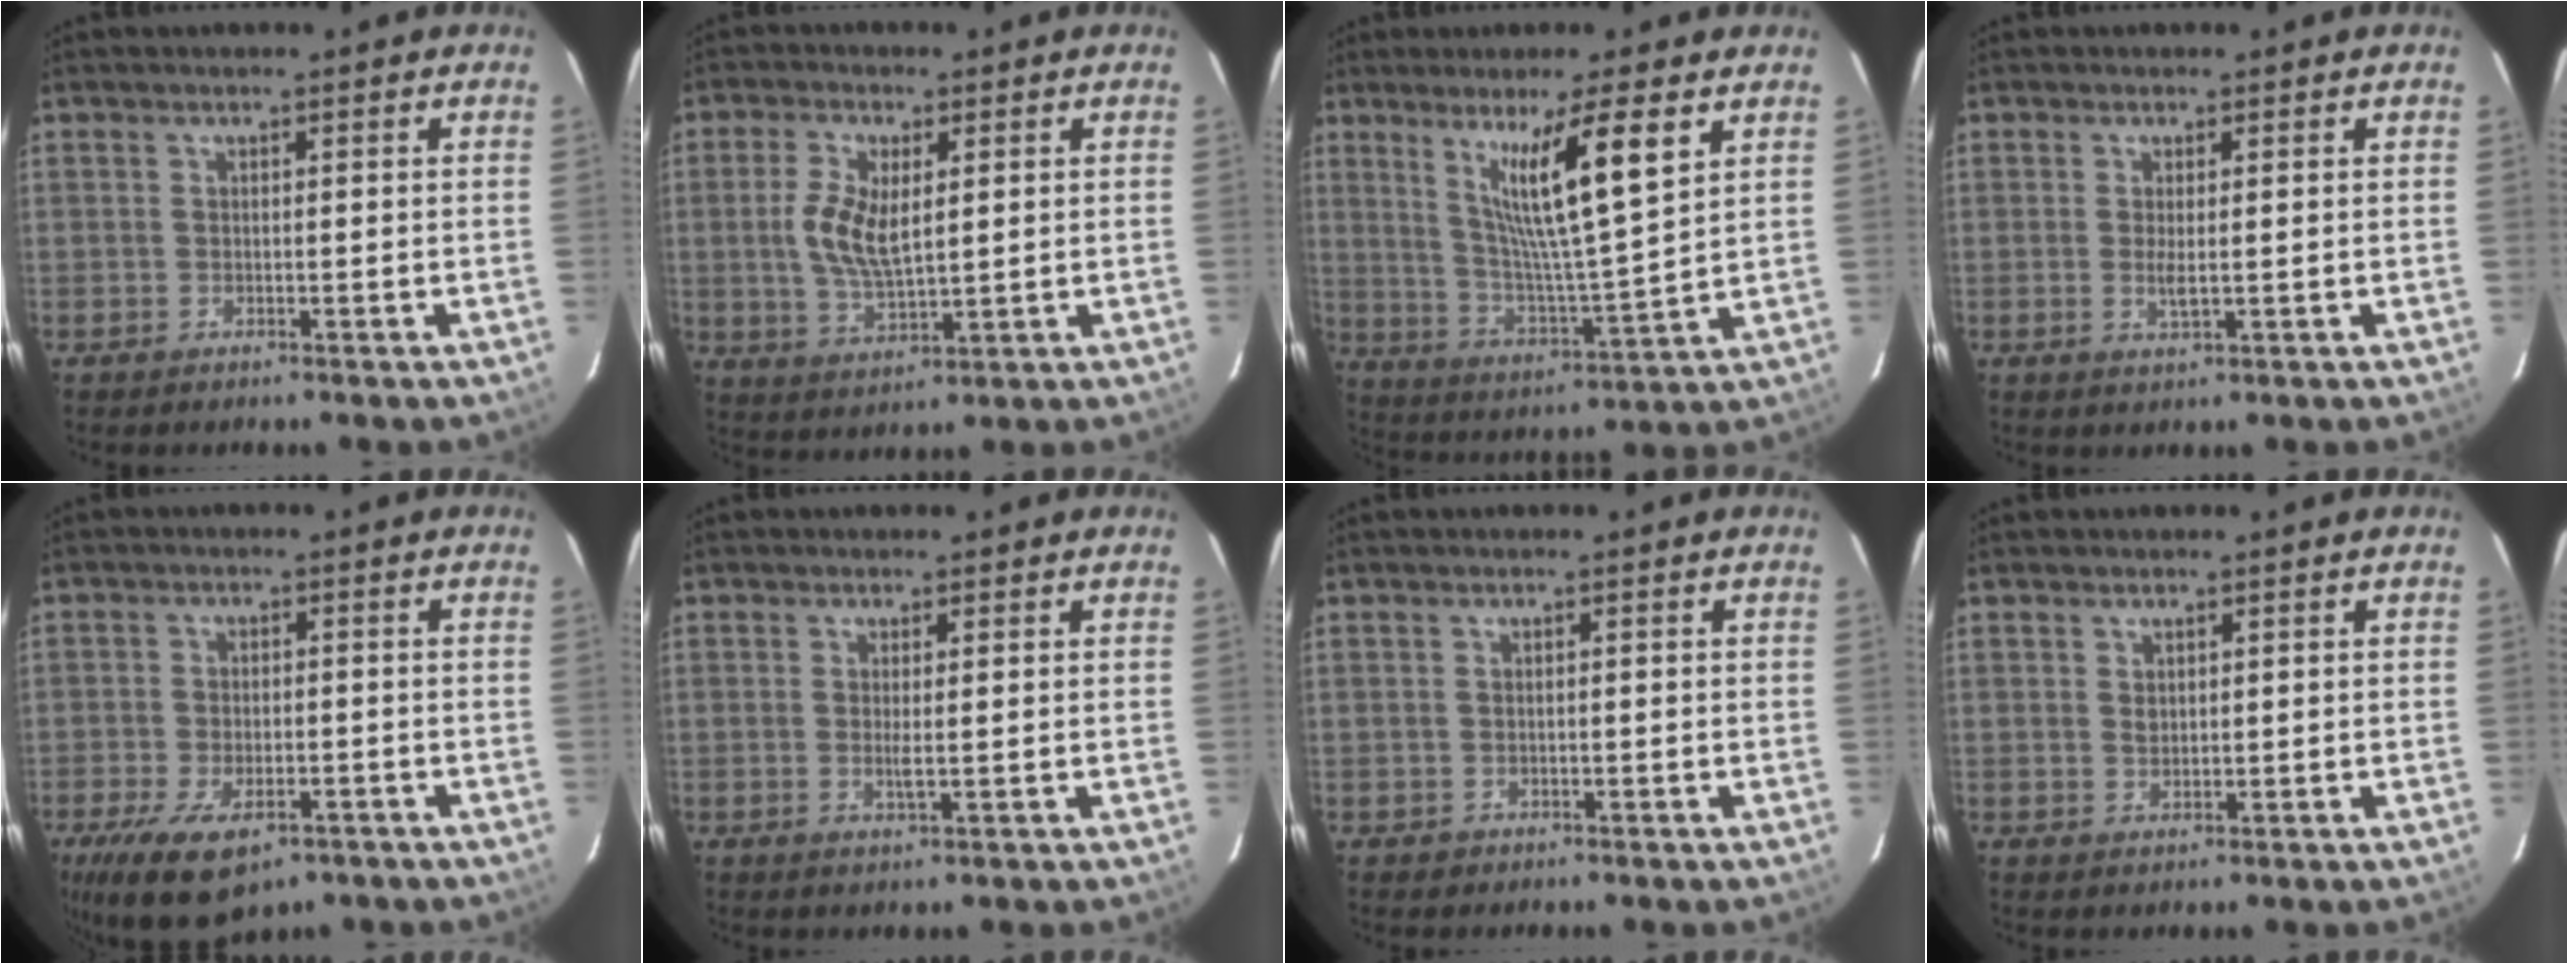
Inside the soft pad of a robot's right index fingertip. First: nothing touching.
{"total": 8.8, "force": [1.1, 4.0, 7.7], "torque": [-0.157, 0.000, 0.025]}
{"total": 14.0, "force": [7.0, -0.1, 12.2], "torque": [-0.204, -0.012, 0.130]}
{"total": 2.4, "force": [0.2, 0.3, 2.4], "torque": [-0.043, -0.006, 0.004]}
{"total": 13.3, "force": [-8.0, 6.3, 8.5], "torque": [-0.187, -0.032, -0.126]}
{"total": 2.2, "force": [0.3, -0.1, 2.2], "torque": [-0.036, -0.004, 0.003]}
{"total": 1.2, "force": [-0.5, 1.1, 0.1], "torque": [-0.001, 0.003, -0.004]}
{"total": 1.2, "force": [0.6, 0.9, 0.5], "torque": [-0.007, 0.004, 0.011]}